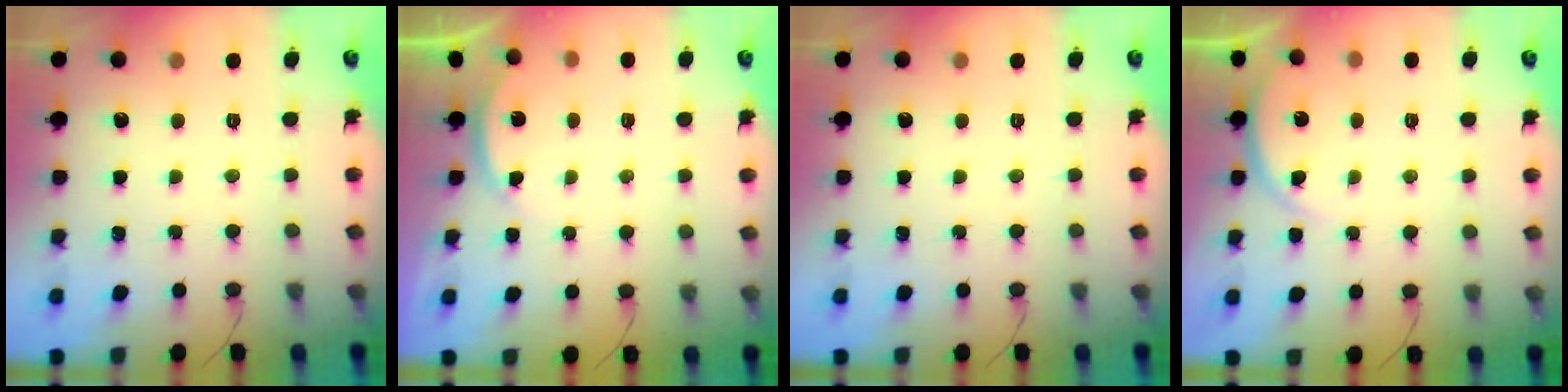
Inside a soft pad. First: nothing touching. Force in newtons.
{"total": 2.2, "press": 2.2, "slide": 0.5}
{"total": 0.0}
{"total": 5.9, "press": 5.9, "slide": 0.7}